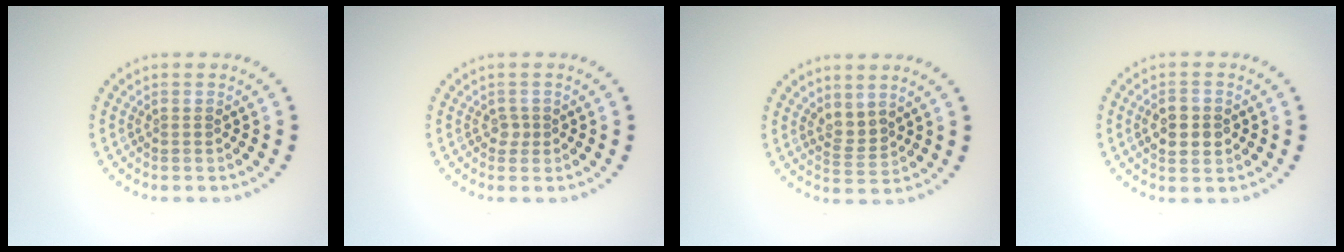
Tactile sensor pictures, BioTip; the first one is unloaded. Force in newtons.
{"total": 0.9, "press": 0.7, "slide": 0.6}
{"total": 1.9, "press": 1.3, "slide": 1.3}
{"total": 3.1, "press": 3.1, "slide": 0.2}